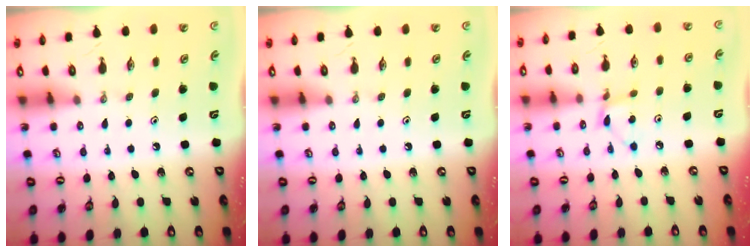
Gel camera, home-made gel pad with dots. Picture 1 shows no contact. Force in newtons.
{"total": 0.0}
{"total": 4.8, "press": 4.8, "slide": 0.6}